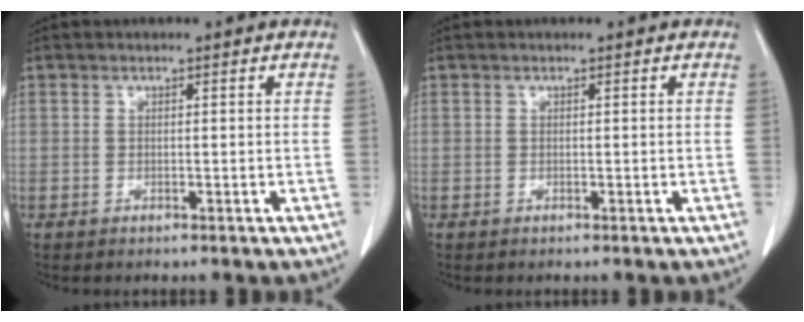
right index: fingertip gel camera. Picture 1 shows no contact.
{"total": 0.0}